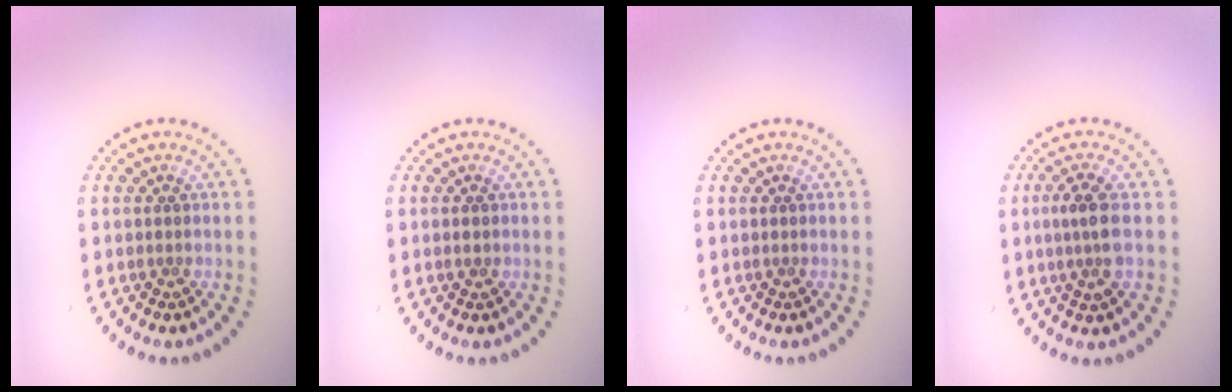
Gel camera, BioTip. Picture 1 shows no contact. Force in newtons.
{"total": 0.9, "press": 0.9, "slide": 0.1}
{"total": 0.0}
{"total": 2.6, "press": 2.4, "slide": 1.0}